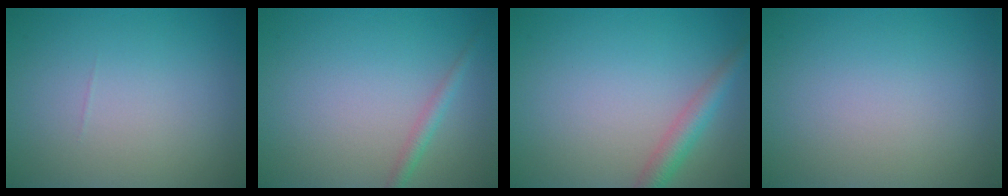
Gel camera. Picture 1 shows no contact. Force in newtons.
{"total": 1.4, "press": 1.4, "slide": 0.0}
{"total": 2.7, "press": 2.7, "slide": 0.1}
{"total": 0.0}